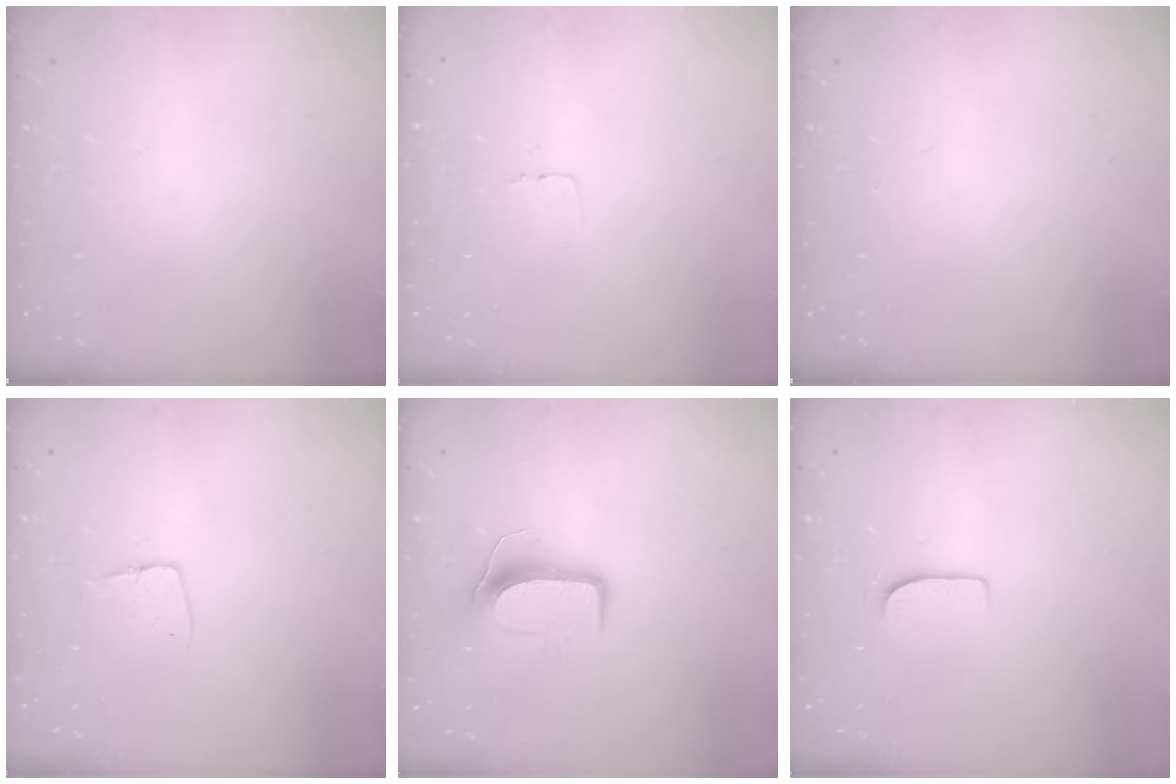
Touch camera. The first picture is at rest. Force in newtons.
{"total": 2.6, "press": 2.6, "slide": 0.1}
{"total": 0.0}
{"total": 4.6, "press": 4.6, "slide": 0.4}
{"total": 8.7, "press": 8.6, "slide": 0.5}
{"total": 6.1, "press": 6.1, "slide": 0.5}